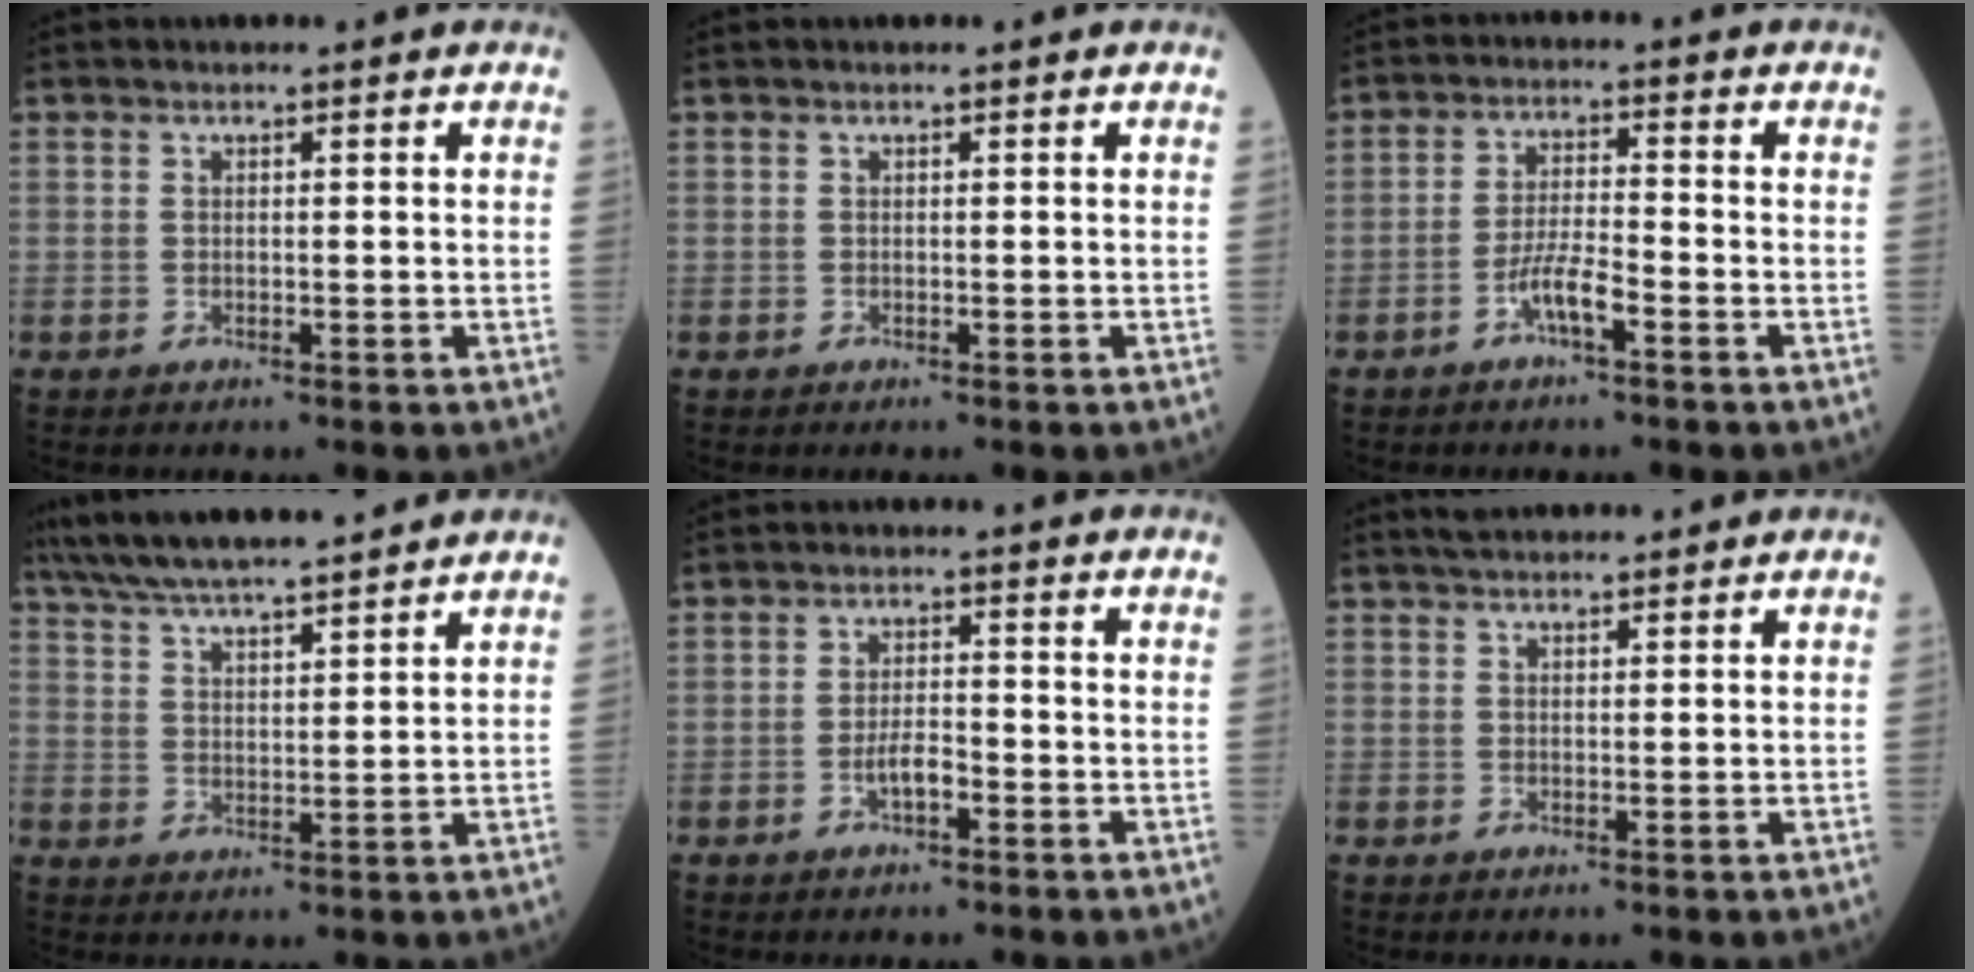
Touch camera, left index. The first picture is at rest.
{"total": 0.0}
{"total": 4.4, "force": [-2.7, 0.4, 3.5], "torque": [-0.070, -0.003, -0.055]}
{"total": 15.0, "force": [13.4, 1.2, 6.8], "torque": [-0.124, 0.024, 0.216]}
{"total": 3.1, "force": [-1.6, 0.9, 2.5], "torque": [-0.045, -0.003, -0.033]}
{"total": 4.8, "force": [4.3, 0.9, 1.9], "torque": [-0.023, 0.032, 0.069]}